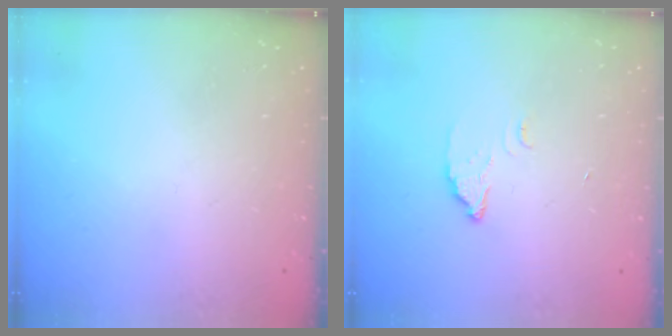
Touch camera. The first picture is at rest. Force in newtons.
{"total": 2.9, "press": 2.9, "slide": 0.4}